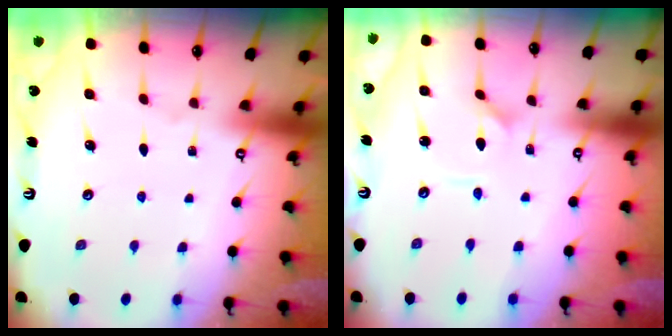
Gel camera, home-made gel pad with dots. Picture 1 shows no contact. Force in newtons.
{"total": 1.3, "press": 1.3, "slide": 0.1}